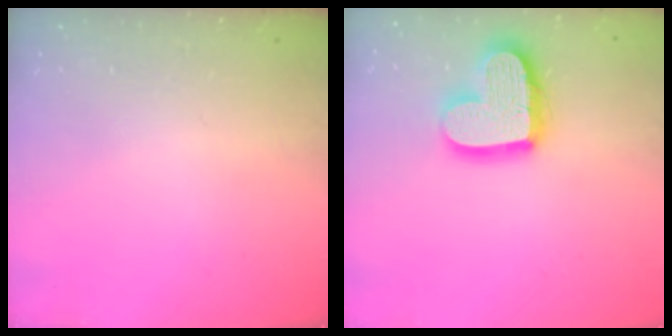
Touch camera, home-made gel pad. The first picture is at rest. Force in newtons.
{"total": 17.3, "press": 17.3, "slide": 1.5}